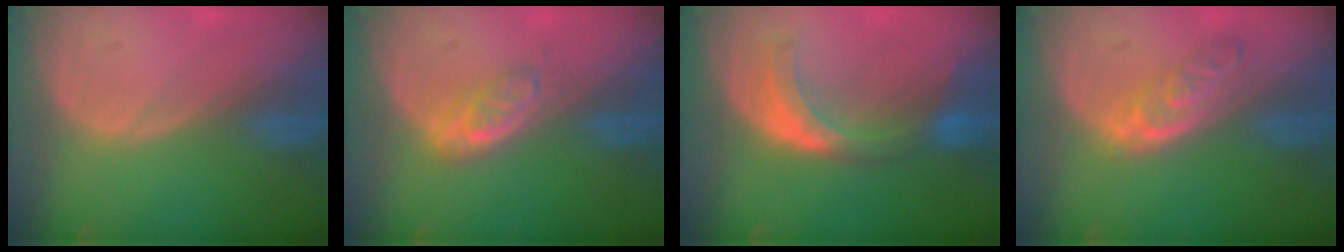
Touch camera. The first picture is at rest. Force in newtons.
{"total": 3.8, "press": 3.8, "slide": 0.6}
{"total": 6.6, "press": 6.6, "slide": 0.6}
{"total": 4.7, "press": 4.7, "slide": 0.7}